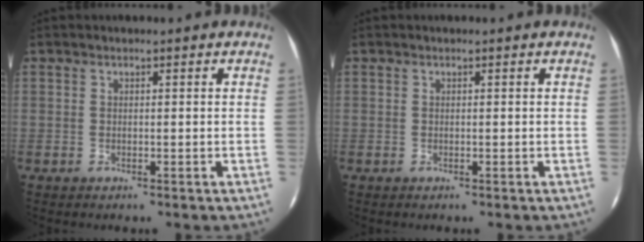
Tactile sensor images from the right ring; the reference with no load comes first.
{"total": 0.0}